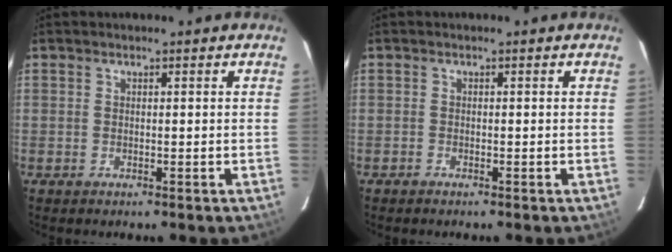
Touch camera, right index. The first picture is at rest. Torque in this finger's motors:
{"motor_torque": [0.05, 0.00, 0.02, 0.00]}